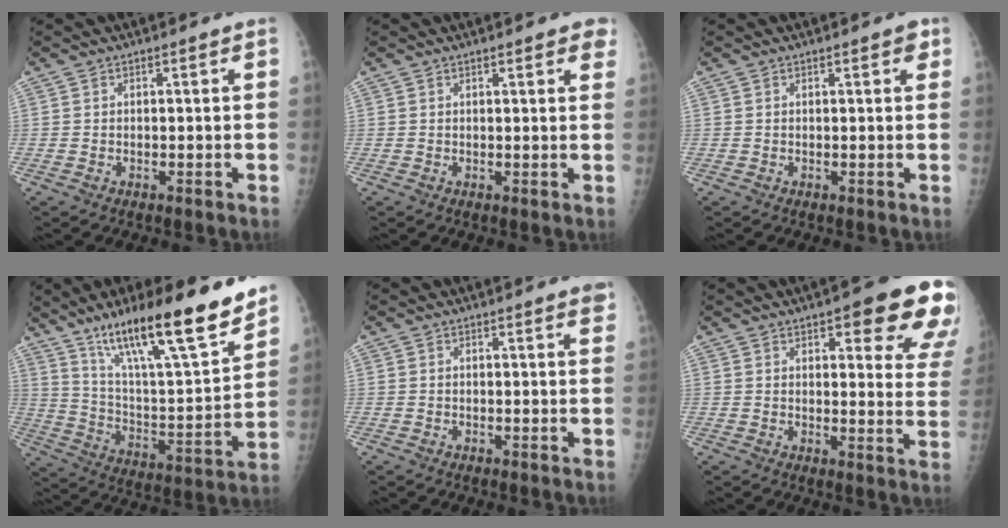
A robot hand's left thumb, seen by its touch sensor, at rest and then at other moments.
{"total": 3.9, "force": [2.4, 1.2, 2.8], "torque": [-0.015, -0.002, 0.025]}
{"total": 1.8, "force": [0.9, 0.7, 1.4], "torque": [-0.012, 0.001, 0.009]}
{"total": 24.7, "force": [17.2, 4.4, 17.2], "torque": [-0.261, -0.069, 0.294]}
{"total": 1.9, "force": [1.3, 0.3, 1.4], "torque": [-0.012, -0.001, 0.013]}
{"total": 16.4, "force": [9.2, 5.2, 12.6], "torque": [-0.114, -0.038, 0.102]}